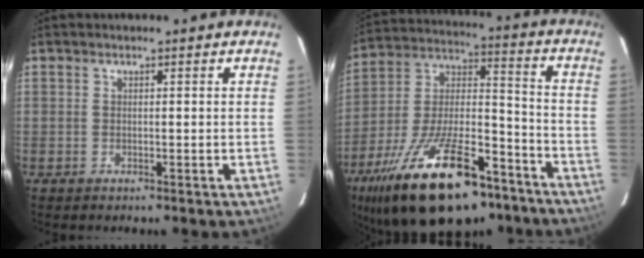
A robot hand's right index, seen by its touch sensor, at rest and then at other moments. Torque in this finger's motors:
{"motor_torque": [1.59, -0.54, 1.05, 0.21]}